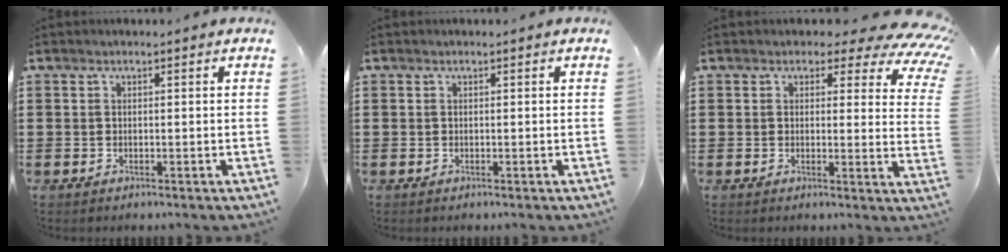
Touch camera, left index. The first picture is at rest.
{"total": 0.0}
{"total": 4.3, "force": [3.1, 1.9, 2.3], "torque": [-0.037, -0.018, 0.047]}